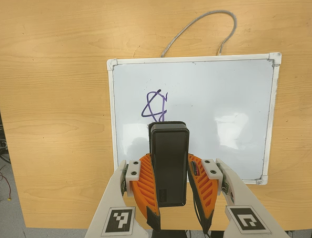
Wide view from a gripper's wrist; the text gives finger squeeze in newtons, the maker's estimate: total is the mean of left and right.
{"total": 6.4, "left": 5.3, "right": 7.6}